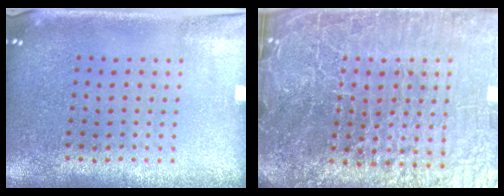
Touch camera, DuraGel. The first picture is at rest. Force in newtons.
{"total": 7.7, "press": 6.7, "slide": 3.8}